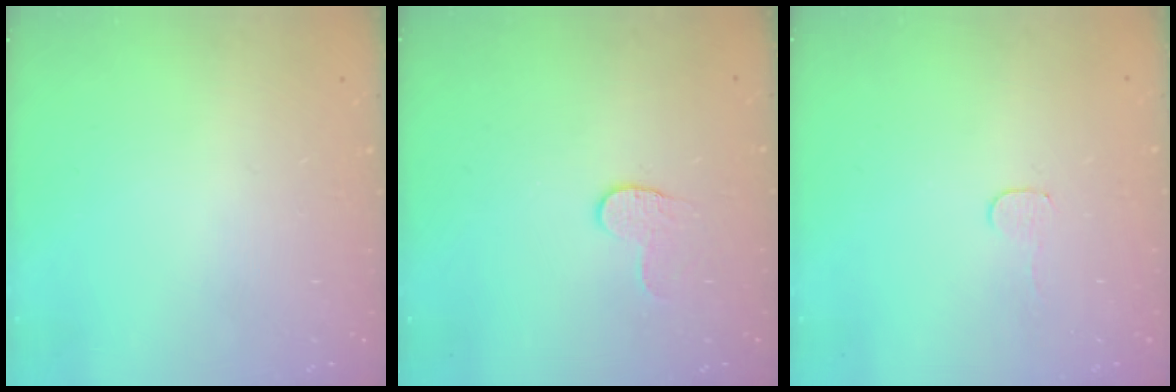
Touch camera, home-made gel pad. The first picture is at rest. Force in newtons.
{"total": 4.1, "press": 4.1, "slide": 0.4}
{"total": 3.2, "press": 3.1, "slide": 0.3}